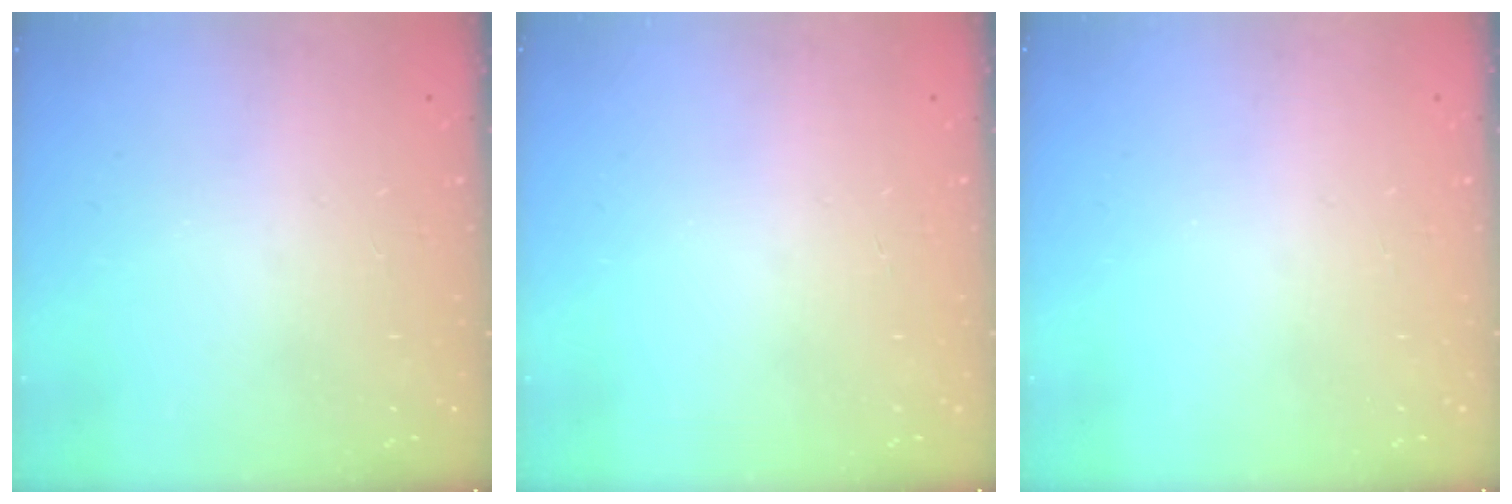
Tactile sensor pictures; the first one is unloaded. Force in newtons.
{"total": 0.0}
{"total": 0.0}